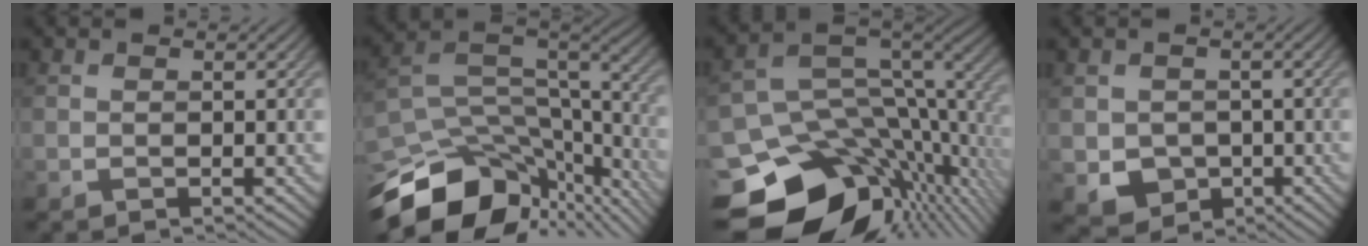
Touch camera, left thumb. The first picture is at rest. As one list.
[{"total": 16.3, "force": [-9.9, 8.4, 9.8], "torque": [-0.227, -0.036, -0.140]}, {"total": 15.9, "force": [-6.7, 10.2, 10.2], "torque": [-0.199, -0.040, -0.091]}, {"total": 4.3, "force": [-0.9, 3.8, 1.7], "torque": [-0.049, -0.017, -0.021]}]